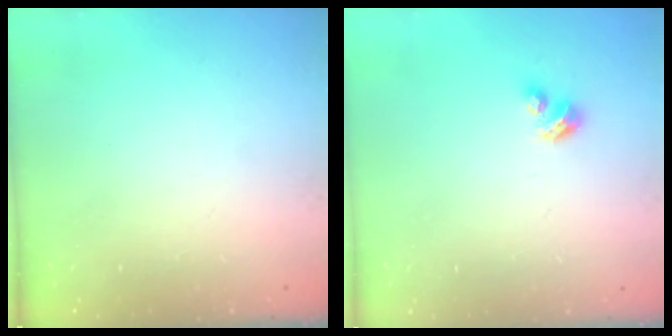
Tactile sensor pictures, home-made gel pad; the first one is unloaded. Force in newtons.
{"total": 3.4, "press": 3.4, "slide": 0.3}